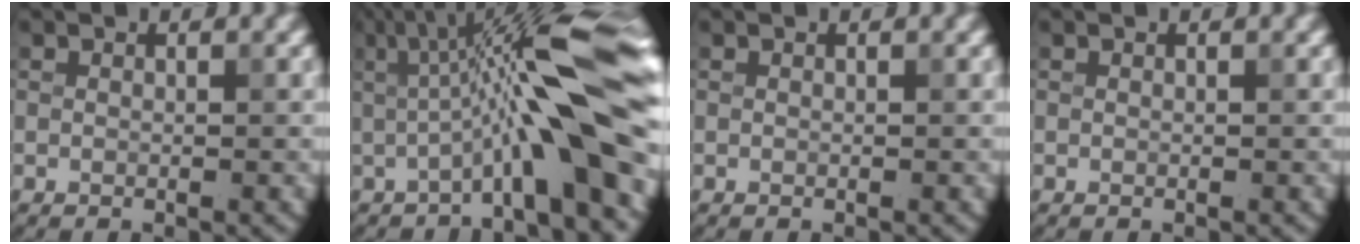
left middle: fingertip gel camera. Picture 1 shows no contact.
{"total": 11.6, "force": [-0.4, 1.6, 11.5], "torque": [-0.169, 0.029, -0.007]}
{"total": 0.0}
{"total": 0.0}